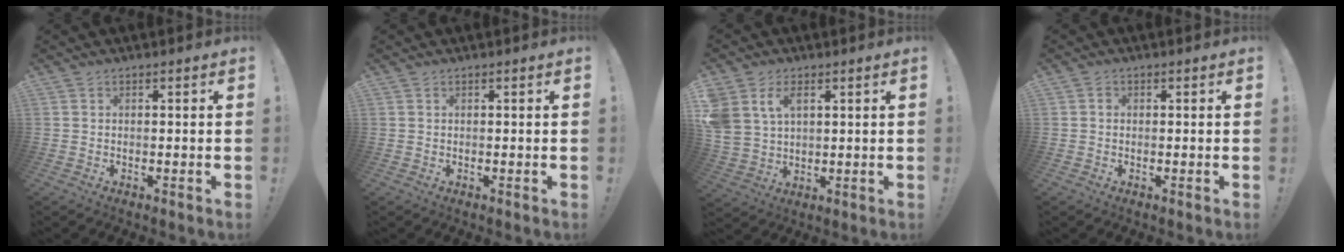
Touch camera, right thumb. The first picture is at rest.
{"total": 0.0}
{"total": 8.2, "force": [3.7, 5.8, 4.5], "torque": [-0.098, -0.007, 0.072]}
{"total": 0.9, "force": [-0.4, 0.8, 0.3], "torque": [-0.006, 0.004, -0.006]}